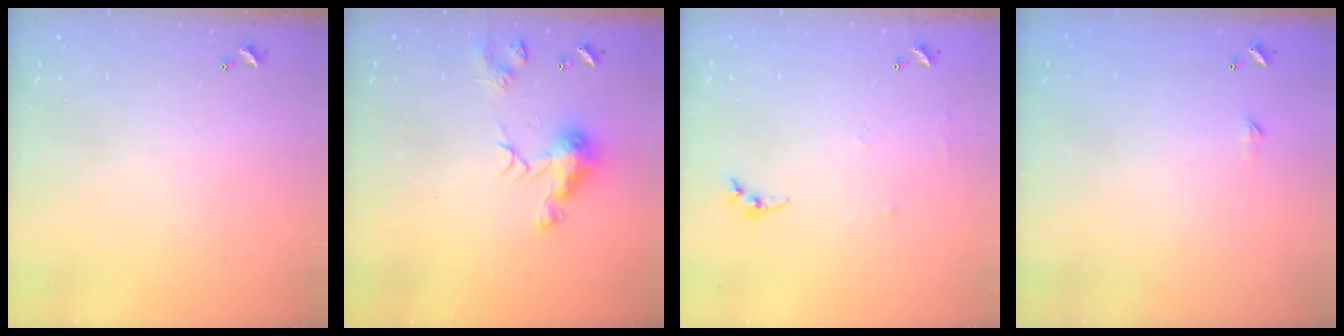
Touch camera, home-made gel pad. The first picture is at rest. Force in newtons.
{"total": 7.8, "press": 7.7, "slide": 0.7}
{"total": 4.5, "press": 4.5, "slide": 0.5}
{"total": 2.3, "press": 2.3, "slide": 0.4}